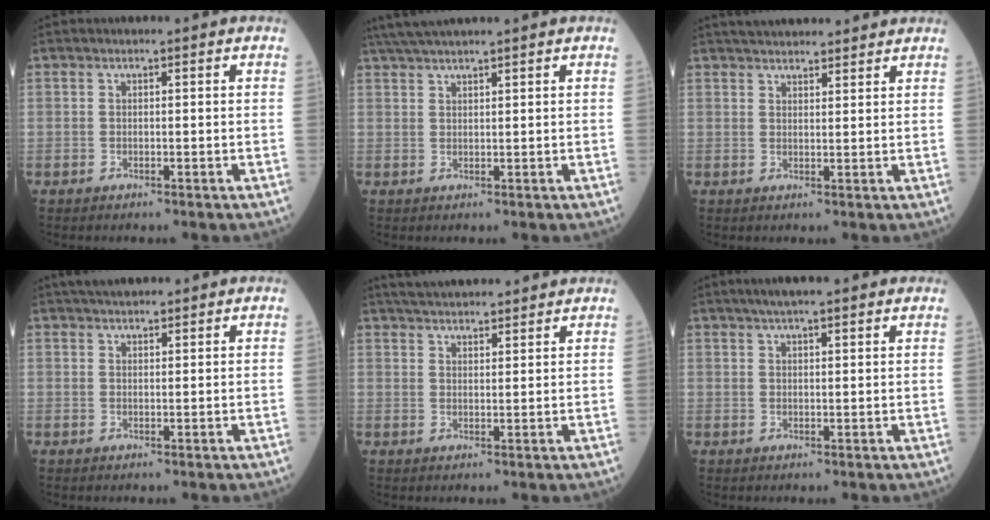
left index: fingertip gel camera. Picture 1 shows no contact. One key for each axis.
{"total": 5.7, "fx": 4.9, "fy": -0.6, "fz": 2.7, "tx": -0.048, "ty": 0.033, "tz": 0.092}
{"total": 10.0, "fx": 9.2, "fy": 2.0, "fz": 3.5, "tx": -0.045, "ty": 0.033, "tz": 0.125}
{"total": 5.0, "fx": 4.5, "fy": 1.0, "fz": 2.0, "tx": -0.031, "ty": 0.033, "tz": 0.072}
{"total": 11.6, "fx": 10.7, "fy": 1.8, "fz": 4.1, "tx": -0.064, "ty": 0.034, "tz": 0.157}
{"total": 7.7, "fx": 6.2, "fy": 0.9, "fz": 4.4, "tx": -0.061, "ty": 0.033, "tz": 0.086}